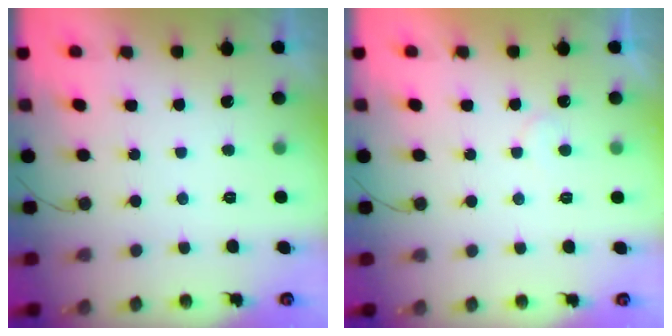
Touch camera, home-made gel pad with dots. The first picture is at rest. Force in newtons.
{"total": 4.4, "press": 4.4, "slide": 0.3}